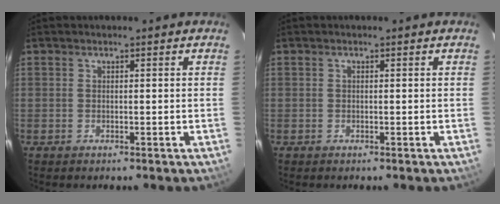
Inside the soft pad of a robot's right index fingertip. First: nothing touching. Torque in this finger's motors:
{"motor_torque": [0.19, -0.03, 0.08, 0.02]}